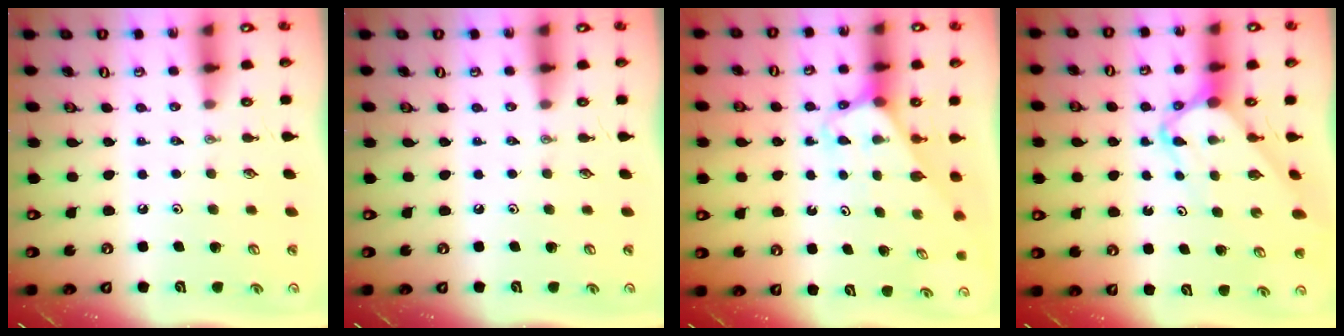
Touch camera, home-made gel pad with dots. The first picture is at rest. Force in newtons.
{"total": 0.0}
{"total": 3.0, "press": 3.0, "slide": 0.2}
{"total": 5.3, "press": 5.3, "slide": 0.4}